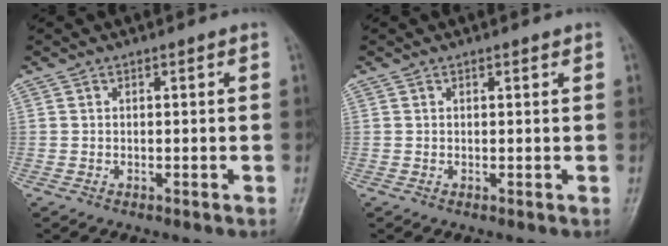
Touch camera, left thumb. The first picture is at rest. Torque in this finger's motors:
{"motor_torque": [-0.17, -0.08, -0.04, 0.12, -0.02]}